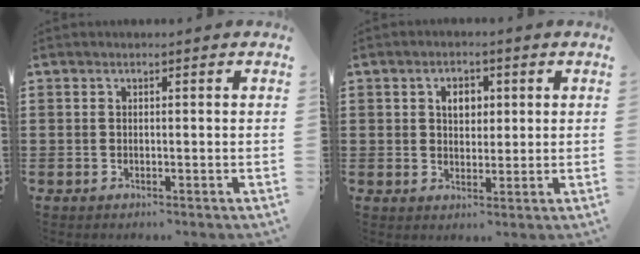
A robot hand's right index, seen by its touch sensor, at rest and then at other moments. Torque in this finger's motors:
{"motor_torque": [0.59, 0.15, 0.17, 0.07]}